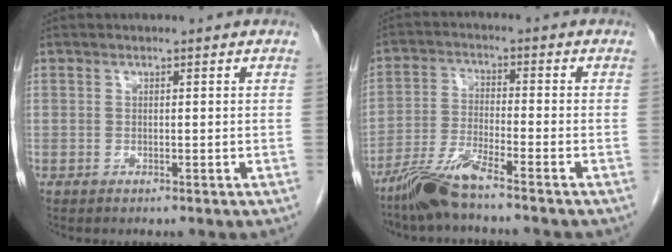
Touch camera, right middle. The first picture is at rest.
{"total": 7.1, "force": [-5.8, -0.2, 4.1], "torque": [-0.089, -0.023, -0.116]}